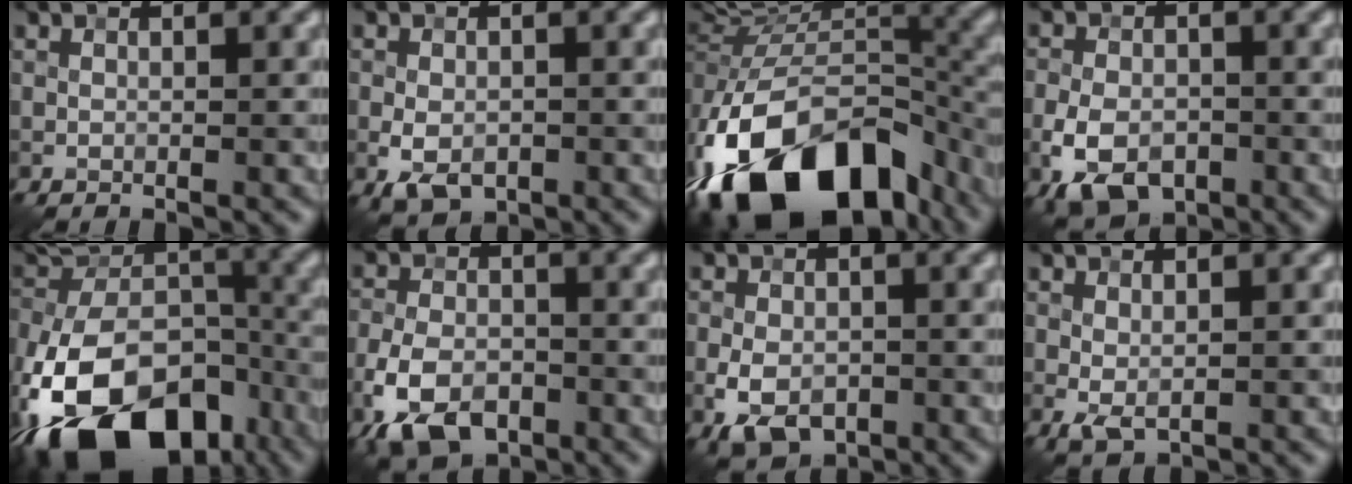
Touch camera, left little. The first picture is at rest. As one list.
[{"total": 3.5, "force": [-1.2, 2.3, 2.4], "torque": [-0.046, -0.007, -0.022]}, {"total": 16.9, "force": [-9.1, 9.5, 10.7], "torque": [-0.214, 0.003, -0.150]}, {"total": 6.4, "force": [-2.8, 4.0, 4.2], "torque": [-0.085, -0.010, -0.054]}, {"total": 19.0, "force": [-10.5, 10.8, 11.7], "torque": [-0.219, -0.030, -0.181]}, {"total": 7.0, "force": [-3.8, 3.9, 4.4], "torque": [-0.095, -0.007, -0.076]}, {"total": 4.9, "force": [-1.8, 3.1, 3.3], "torque": [-0.061, -0.009, -0.036]}, {"total": 1.6, "force": [-0.1, 0.9, 1.3], "torque": [-0.029, -0.003, 0.002]}]